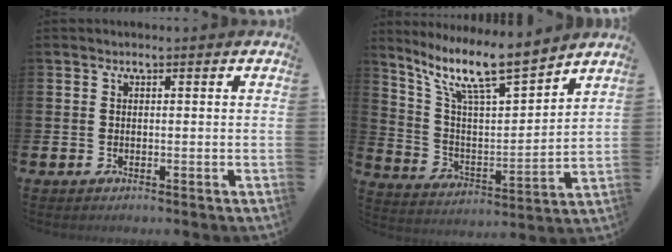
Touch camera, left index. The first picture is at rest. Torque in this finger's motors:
{"motor_torque": [0.20, -0.32, 0.88, 0.21]}